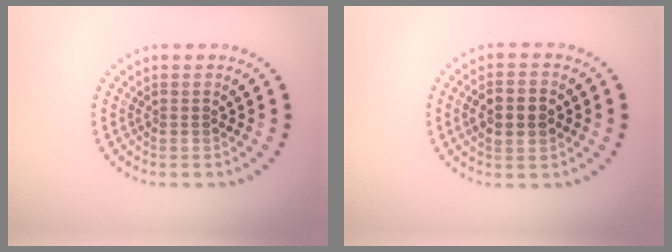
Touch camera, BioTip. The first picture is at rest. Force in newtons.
{"total": 4.3, "press": 4.3, "slide": 0.2}